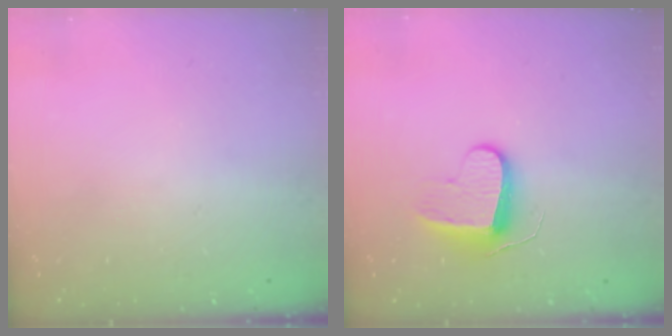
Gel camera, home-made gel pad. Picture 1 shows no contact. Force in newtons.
{"total": 8.9, "press": 8.9, "slide": 0.1}